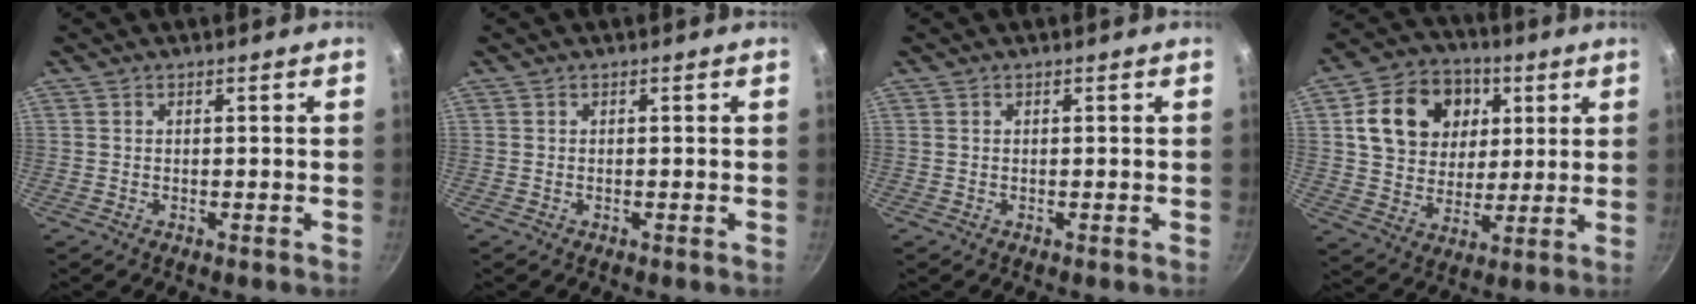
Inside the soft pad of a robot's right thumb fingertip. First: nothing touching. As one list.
[{"total": 0.0}, {"total": 0.0}, {"total": 16.7, "force": [4.8, 13.4, 8.8], "torque": [-0.129, 0.004, 0.081]}]